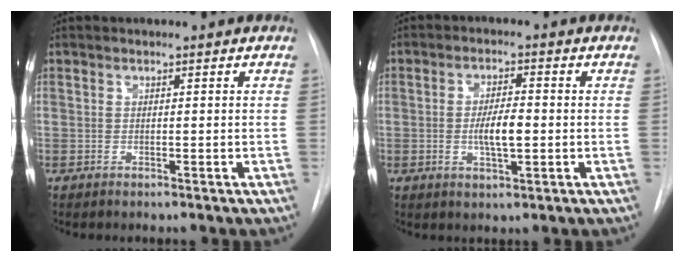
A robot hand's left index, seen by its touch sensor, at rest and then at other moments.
{"total": 5.1, "force": [-1.4, 1.2, 4.7], "torque": [-0.088, -0.007, -0.021]}